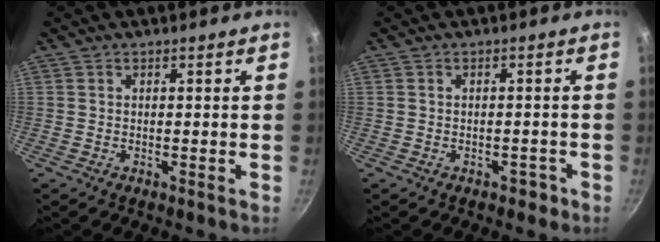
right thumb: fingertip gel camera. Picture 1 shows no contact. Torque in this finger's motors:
{"motor_torque": [-0.25, 0.14, -0.25, 0.09, 0.03]}